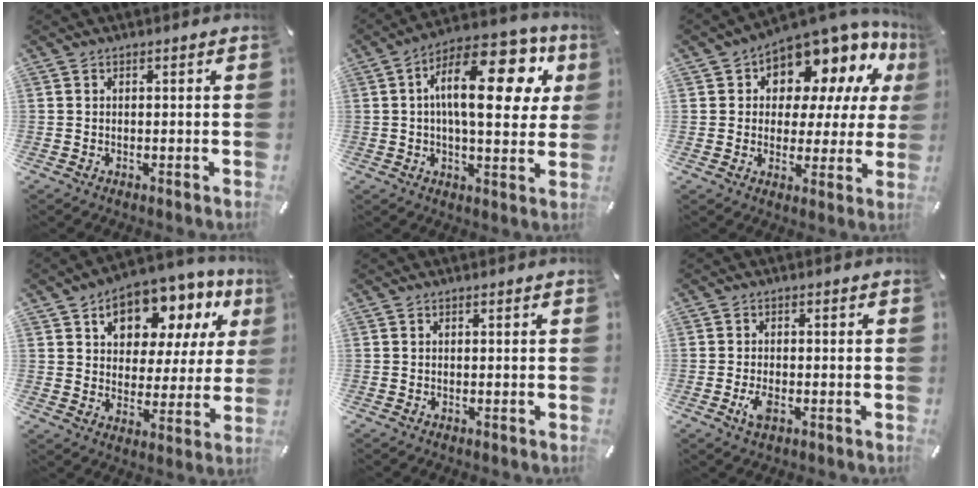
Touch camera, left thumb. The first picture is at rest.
{"total": 21.5, "force": [6.6, 9.4, 18.2], "torque": [-0.291, -0.027, 0.097]}
{"total": 12.2, "force": [8.4, 7.1, 5.4], "torque": [-0.086, -0.079, 0.147]}
{"total": 12.6, "force": [7.0, 8.6, 6.0], "torque": [-0.094, -0.045, 0.122]}
{"total": 0.0}
{"total": 3.4, "force": [-1.2, 1.7, 2.7], "torque": [-0.065, -0.001, -0.025]}